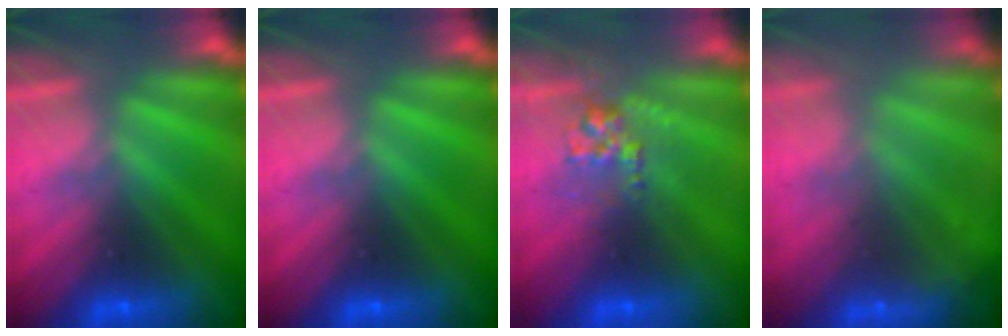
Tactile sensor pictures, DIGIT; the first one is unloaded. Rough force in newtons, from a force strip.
{"total": 0.0}
{"total": 2.8}
{"total": 7.5}